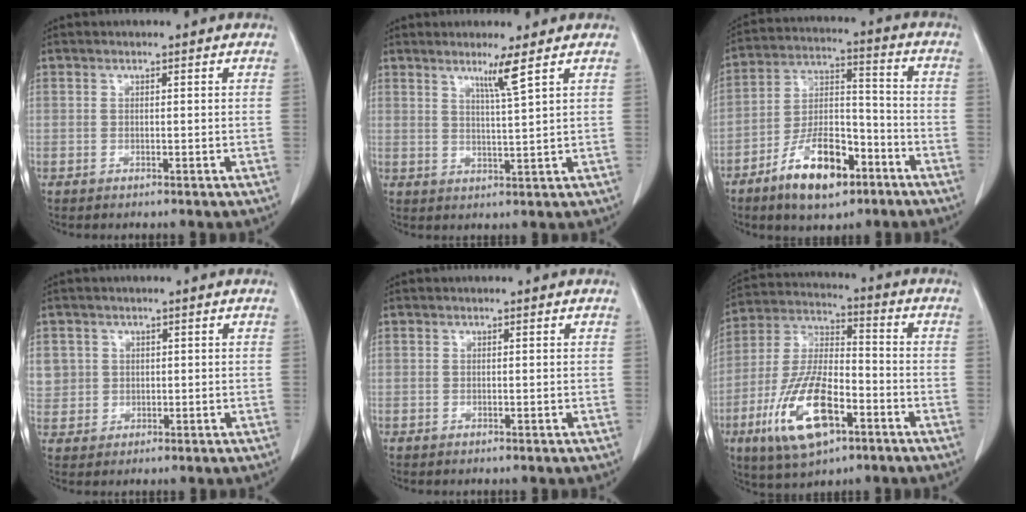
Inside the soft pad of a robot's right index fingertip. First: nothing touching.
{"total": 3.8, "force": [2.3, -1.2, 2.7], "torque": [-0.050, -0.013, 0.045]}
{"total": 13.3, "force": [-7.8, 5.4, 9.3], "torque": [-0.174, 0.007, -0.135]}
{"total": 4.8, "force": [1.5, 4.6, 0.5], "torque": [-0.005, 0.007, 0.036]}
{"total": 0.0}
{"total": 15.7, "force": [-6.8, 5.6, 13.0], "torque": [-0.274, -0.005, -0.118]}